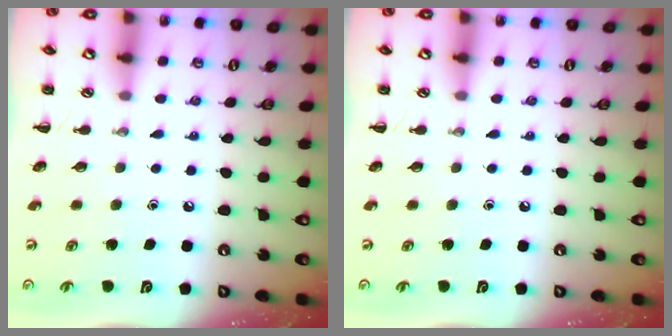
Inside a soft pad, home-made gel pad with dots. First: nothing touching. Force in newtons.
{"total": 0.0}